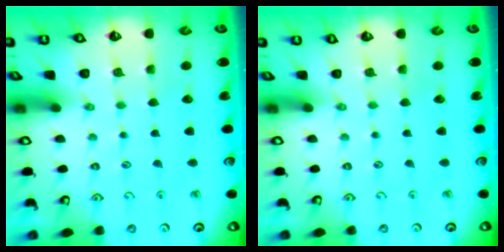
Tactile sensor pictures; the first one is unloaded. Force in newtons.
{"total": 0.0}